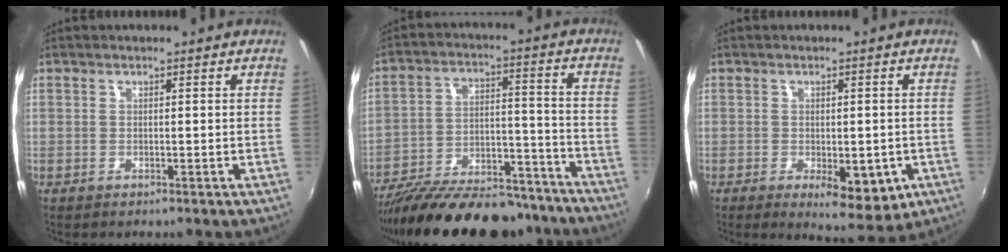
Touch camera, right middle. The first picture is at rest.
{"total": 26.4, "force": [-22.1, 8.6, 11.5], "torque": [-0.212, 0.000, -0.308]}
{"total": 8.3, "force": [-3.1, 3.8, 6.7], "torque": [-0.092, -0.019, -0.035]}